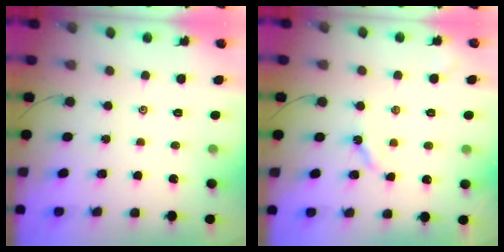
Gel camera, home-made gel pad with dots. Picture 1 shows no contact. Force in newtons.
{"total": 4.3, "press": 4.2, "slide": 0.8}